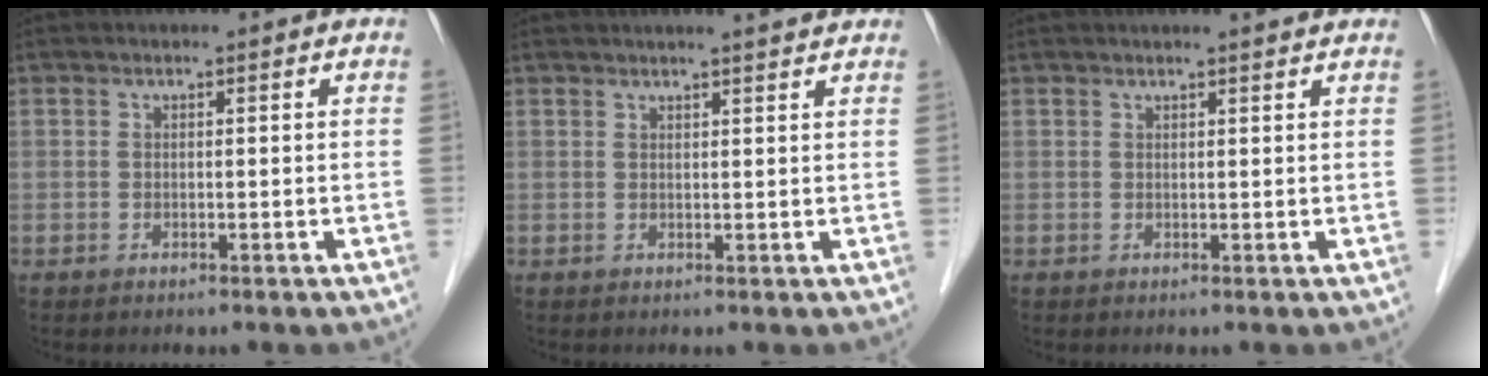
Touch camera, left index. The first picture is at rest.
{"total": 5.3, "force": [4.8, 0.0, 2.2], "torque": [-0.033, 0.017, 0.055]}
{"total": 3.1, "force": [2.9, 0.0, 1.1], "torque": [-0.016, 0.011, 0.032]}